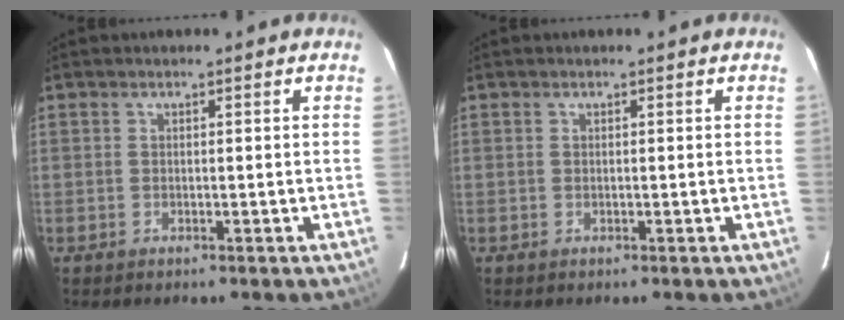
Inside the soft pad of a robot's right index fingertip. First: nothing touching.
{"total": 0.0}